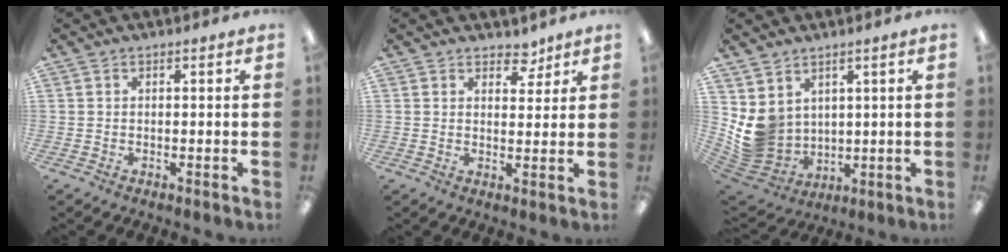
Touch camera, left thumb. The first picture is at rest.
{"total": 4.8, "force": [3.8, 2.6, 1.3], "torque": [0.004, -0.024, 0.063]}
{"total": 8.7, "force": [3.0, 7.8, 2.7], "torque": [-0.086, -0.034, 0.066]}